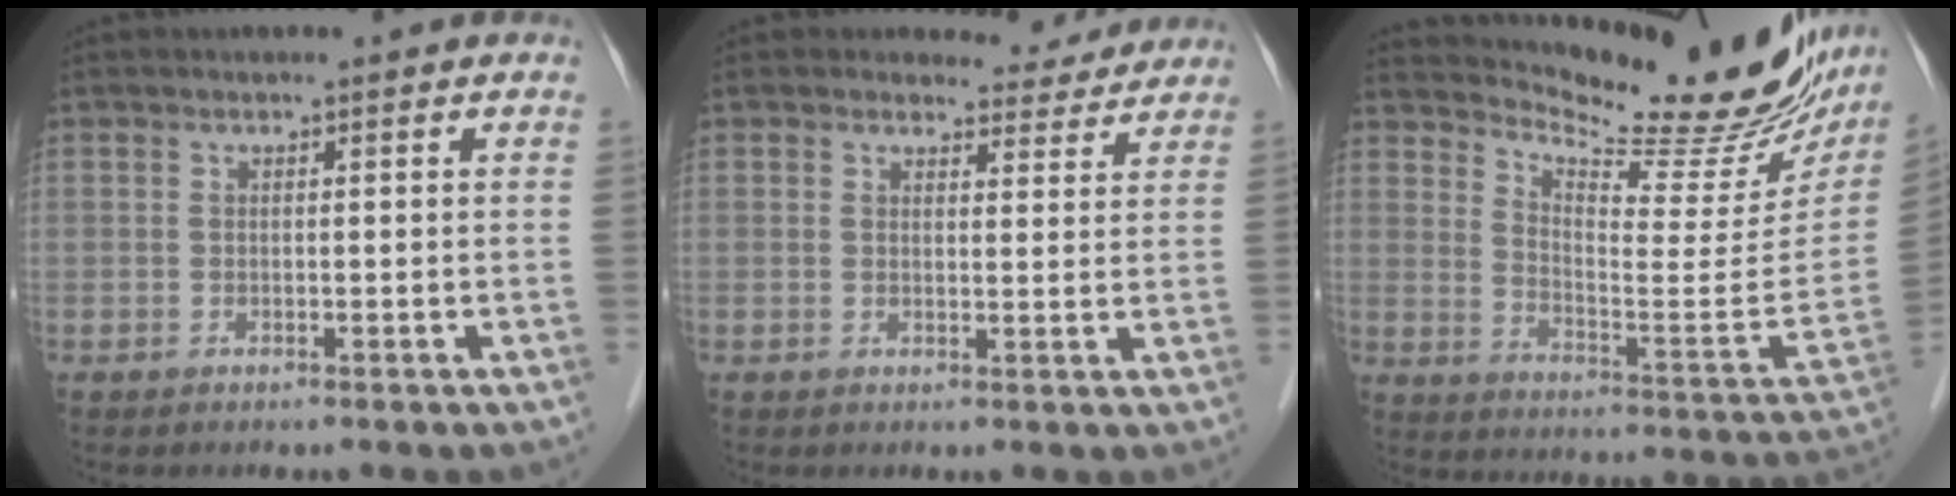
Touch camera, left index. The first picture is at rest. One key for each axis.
{"total": 4.6, "fx": 4.2, "fy": 1.7, "fz": -0.2, "tx": 0.008, "ty": -0.003, "tz": 0.042}
{"total": 23.5, "fx": 21.1, "fy": 4.9, "fz": 9.1, "tx": -0.134, "ty": -0.074, "tz": 0.276}